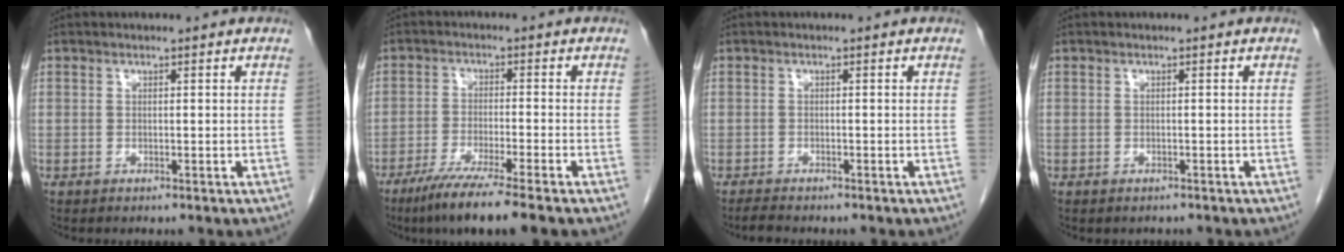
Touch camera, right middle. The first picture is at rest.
{"total": 8.5, "force": [-6.3, -1.0, 5.7], "torque": [-0.099, -0.028, -0.107]}
{"total": 1.8, "force": [-1.6, 0.2, 0.7], "torque": [-0.025, -0.009, -0.025]}
{"total": 0.7, "force": [-0.6, 0.3, 0.0], "torque": [-0.012, -0.002, -0.009]}